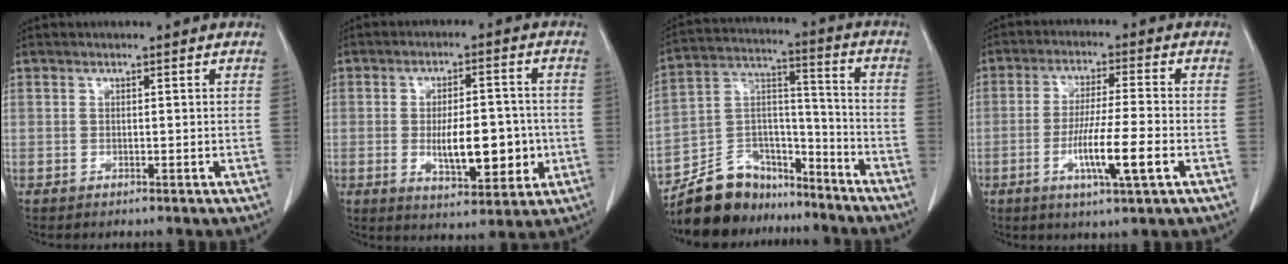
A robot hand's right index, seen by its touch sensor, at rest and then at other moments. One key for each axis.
{"total": 10.3, "fx": -1.6, "fy": 3.9, "fz": 9.4, "tx": -0.150, "ty": 0.000, "tz": -0.017}
{"total": 13.9, "fx": -12.1, "fy": 6.5, "fz": 2.2, "tx": -0.036, "ty": 0.065, "tz": -0.211}
{"total": 9.1, "fx": -3.0, "fy": 0.0, "fz": 8.6, "tx": -0.158, "ty": -0.015, "tz": -0.056}